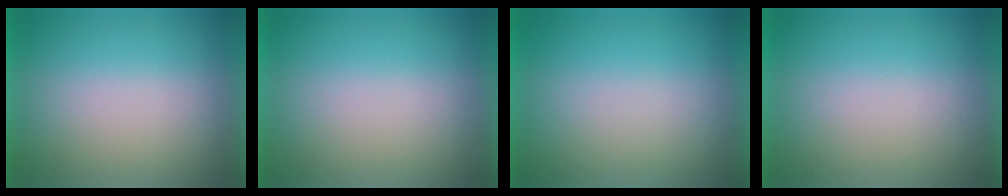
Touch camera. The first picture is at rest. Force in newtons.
{"total": 0.0}
{"total": 0.0}
{"total": 0.0}